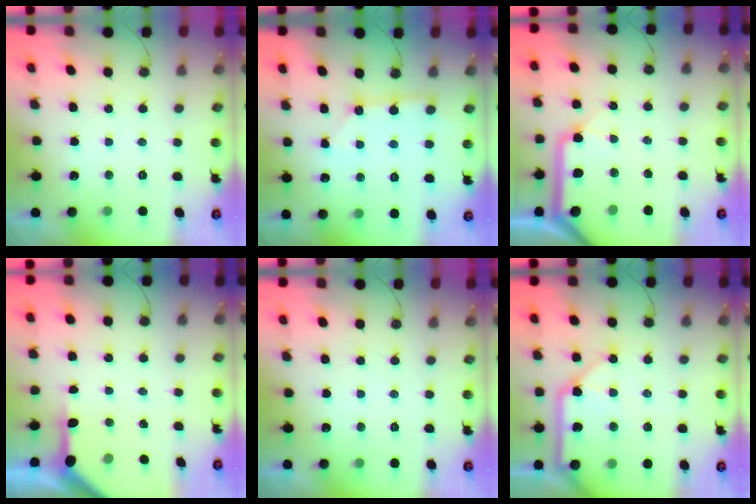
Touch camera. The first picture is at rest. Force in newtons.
{"total": 2.3, "press": 2.3, "slide": 0.2}
{"total": 12.7, "press": 12.6, "slide": 2.0}
{"total": 5.6, "press": 5.6, "slide": 0.4}
{"total": 0.0}
{"total": 12.3, "press": 12.2, "slide": 1.6}